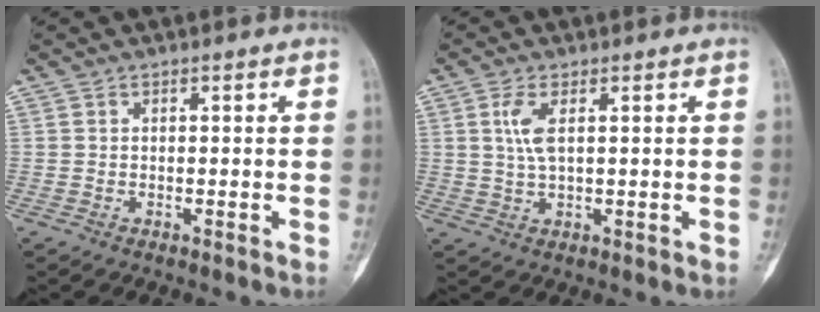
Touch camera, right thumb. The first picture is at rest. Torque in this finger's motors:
{"motor_torque": [0.13, 1.38, -0.09, 0.07, 0.16]}